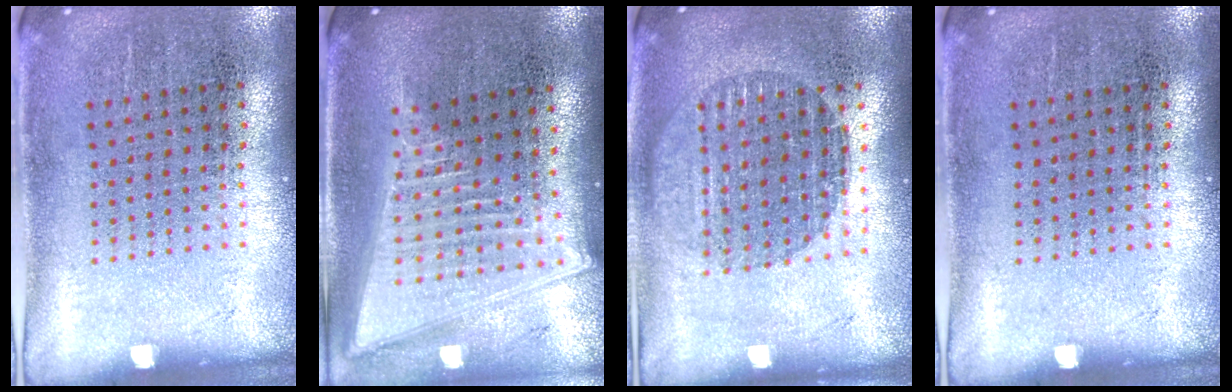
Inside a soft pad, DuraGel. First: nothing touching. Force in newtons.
{"total": 2.1, "press": 1.8, "slide": 1.1}
{"total": 1.6, "press": 1.4, "slide": 0.8}
{"total": 0.0}